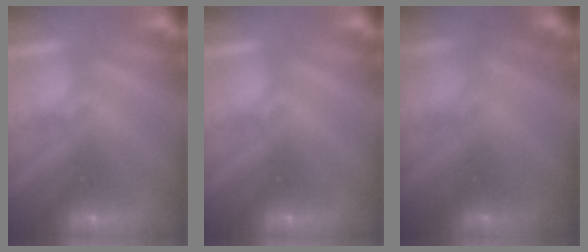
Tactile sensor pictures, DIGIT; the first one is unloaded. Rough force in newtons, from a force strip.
{"total": 0.0}
{"total": 4.5}